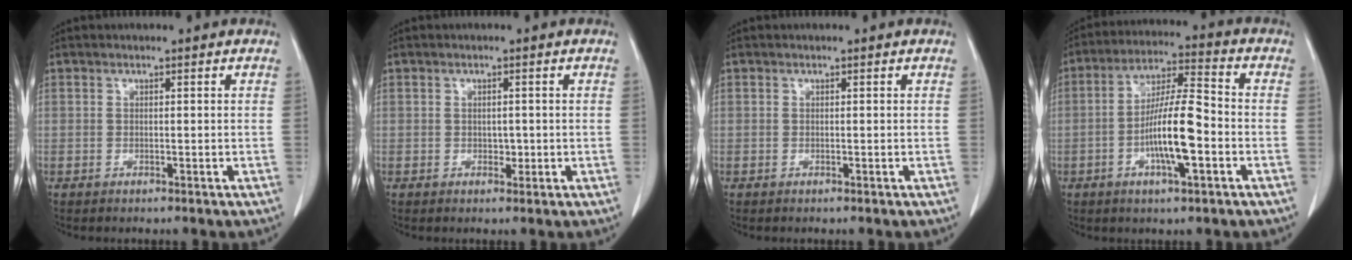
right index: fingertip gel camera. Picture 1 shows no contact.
{"total": 1.4, "force": [-0.1, 0.9, 1.0], "torque": [-0.013, 0.000, 0.001]}
{"total": 0.0}
{"total": 11.2, "force": [-3.0, 1.6, 10.7], "torque": [-0.199, 0.005, -0.057]}